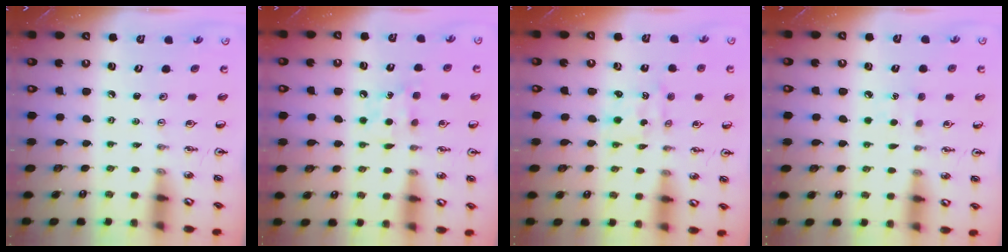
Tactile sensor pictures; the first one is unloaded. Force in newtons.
{"total": 7.6, "press": 7.5, "slide": 1.0}
{"total": 0.9, "press": 0.9, "slide": 0.1}
{"total": 4.9, "press": 4.9, "slide": 0.6}